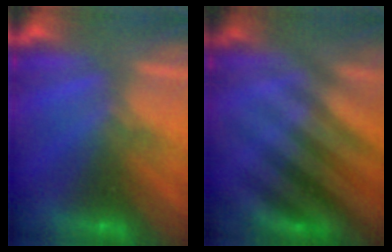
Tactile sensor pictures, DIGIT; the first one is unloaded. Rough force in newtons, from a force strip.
{"total": 2.8}